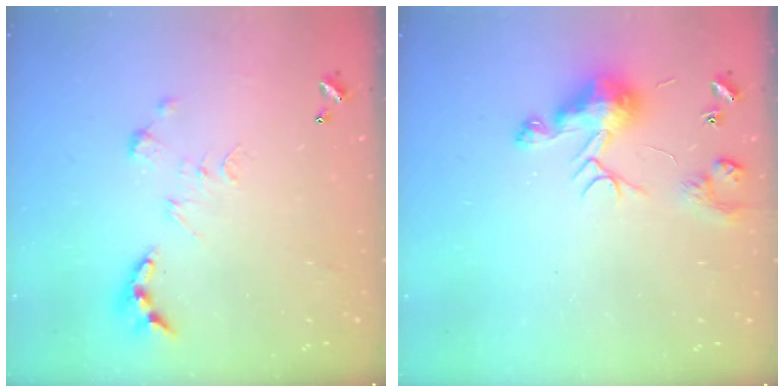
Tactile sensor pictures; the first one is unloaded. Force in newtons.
{"total": 8.8, "press": 8.8, "slide": 0.0}